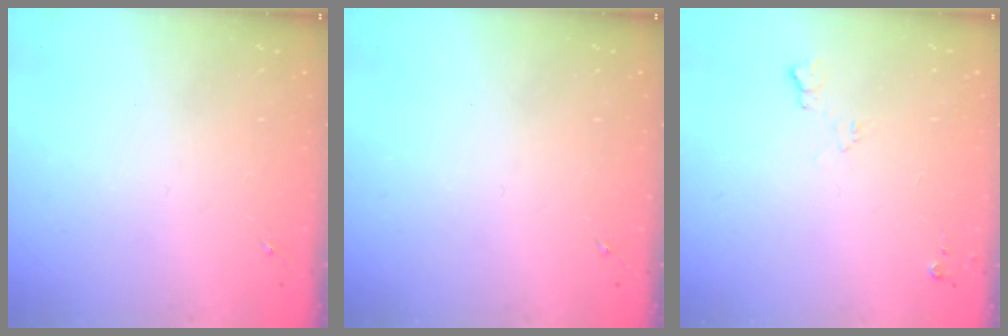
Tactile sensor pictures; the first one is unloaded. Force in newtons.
{"total": 0.0}
{"total": 6.0, "press": 6.0, "slide": 1.0}